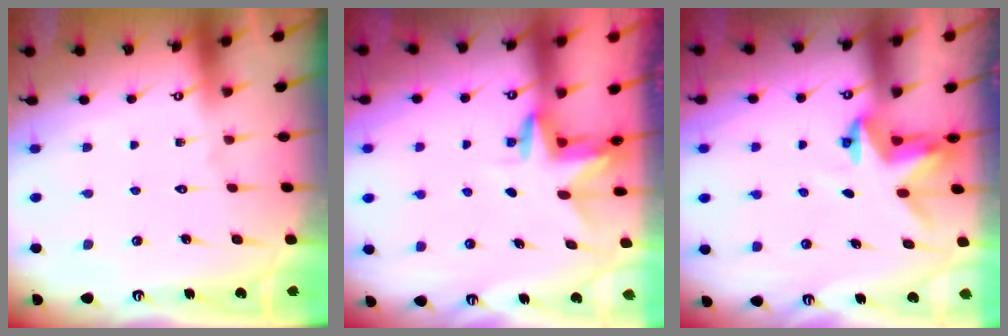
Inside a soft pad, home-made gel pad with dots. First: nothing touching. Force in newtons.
{"total": 3.1, "press": 3.0, "slide": 0.3}
{"total": 3.4, "press": 3.4, "slide": 0.2}